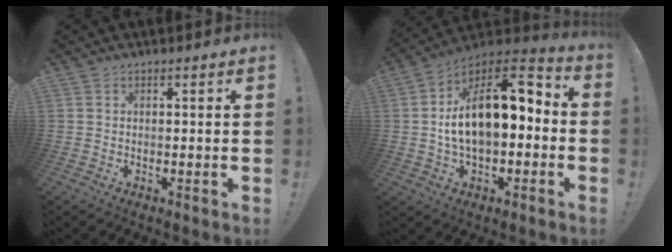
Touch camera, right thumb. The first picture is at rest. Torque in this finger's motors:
{"motor_torque": [2.41, 2.59, 1.86, -0.29, 0.37]}